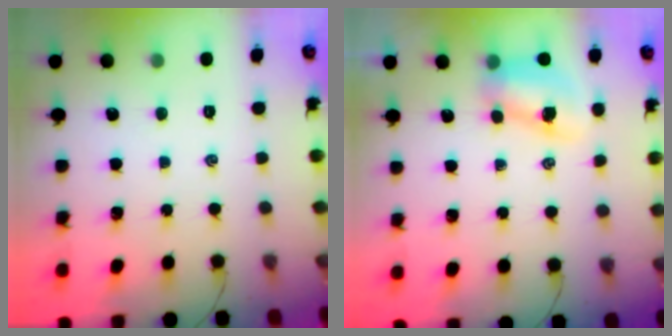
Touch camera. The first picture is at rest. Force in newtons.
{"total": 8.4, "press": 8.3, "slide": 1.1}